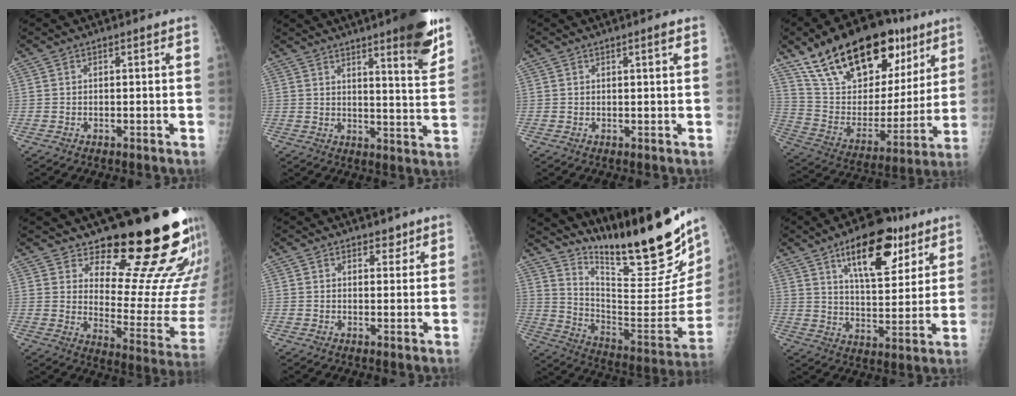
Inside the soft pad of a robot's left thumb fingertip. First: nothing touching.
{"total": 12.1, "force": [7.7, 1.5, 9.3], "torque": [-0.106, -0.047, 0.105]}
{"total": 1.5, "force": [0.8, -0.1, 1.3], "torque": [-0.020, -0.004, 0.013]}
{"total": 29.0, "force": [17.3, 14.1, 18.5], "torque": [-0.264, -0.031, 0.289]}
{"total": 20.8, "force": [16.2, 5.5, 11.7], "torque": [-0.119, -0.151, 0.215]}
{"total": 2.4, "force": [1.8, 1.4, 0.9], "torque": [0.006, -0.010, 0.023]}
{"total": 30.1, "force": [22.6, 5.5, 19.1], "torque": [-0.269, -0.142, 0.338]}
{"total": 16.9, "force": [9.5, 7.3, 12.0], "torque": [-0.140, -0.041, 0.148]}